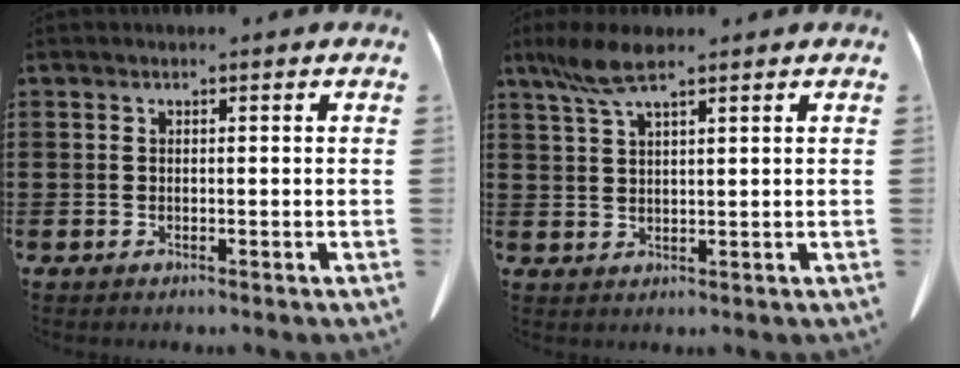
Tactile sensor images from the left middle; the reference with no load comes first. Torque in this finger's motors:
{"motor_torque": [0.57, -0.21, 0.39, 0.06]}